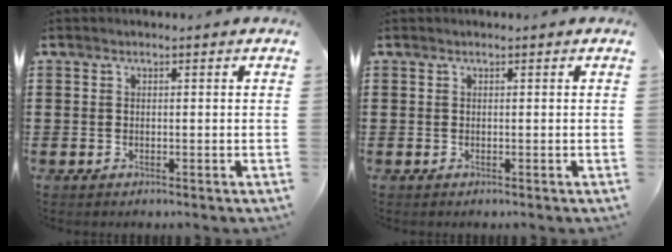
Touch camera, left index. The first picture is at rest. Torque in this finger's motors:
{"motor_torque": [0.02, 0.02, 0.00, 0.00]}